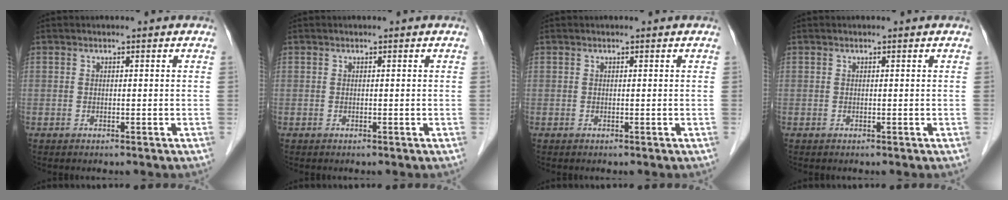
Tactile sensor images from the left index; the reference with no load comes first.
{"total": 0.0}
{"total": 0.0}
{"total": 0.0}